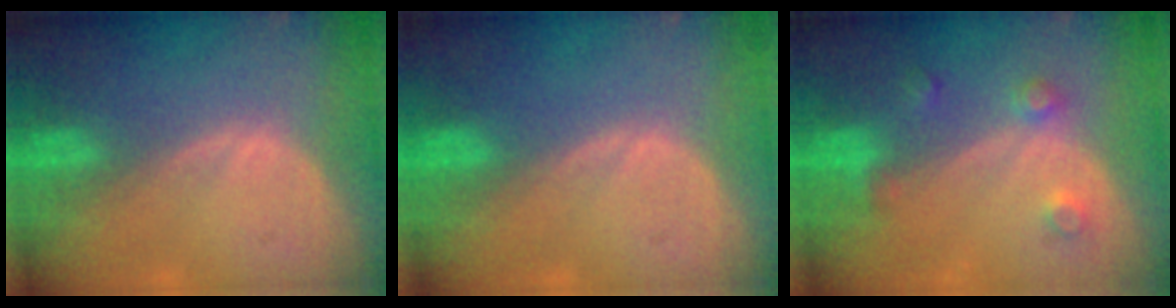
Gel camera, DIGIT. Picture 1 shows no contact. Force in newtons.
{"total": 0.0}
{"total": 3.6, "press": 3.3, "slide": 1.6}